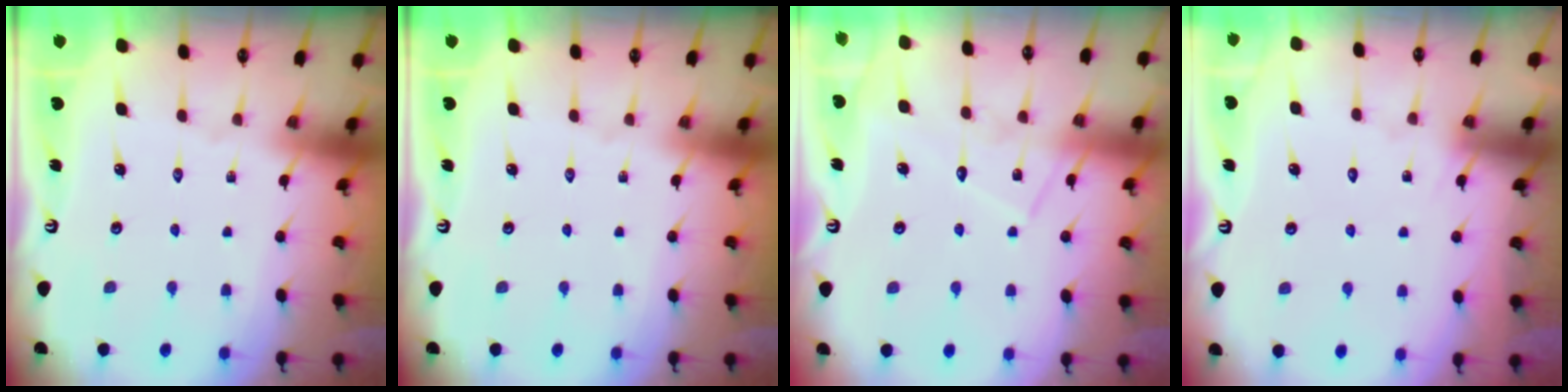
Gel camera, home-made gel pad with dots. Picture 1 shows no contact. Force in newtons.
{"total": 0.0}
{"total": 9.6, "press": 9.6, "slide": 0.6}
{"total": 5.3, "press": 5.3, "slide": 0.3}